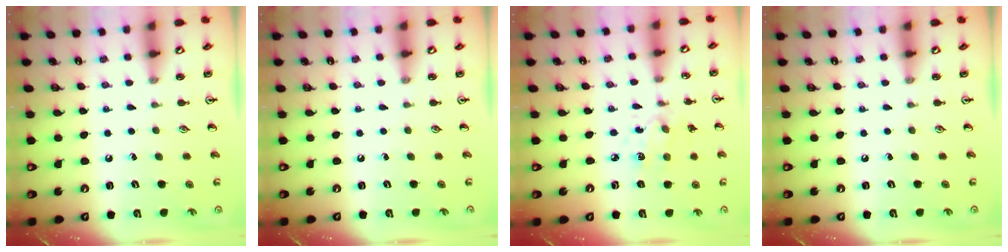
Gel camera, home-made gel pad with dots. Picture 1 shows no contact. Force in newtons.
{"total": 0.0}
{"total": 3.8, "press": 3.5, "slide": 1.4}
{"total": 0.0}